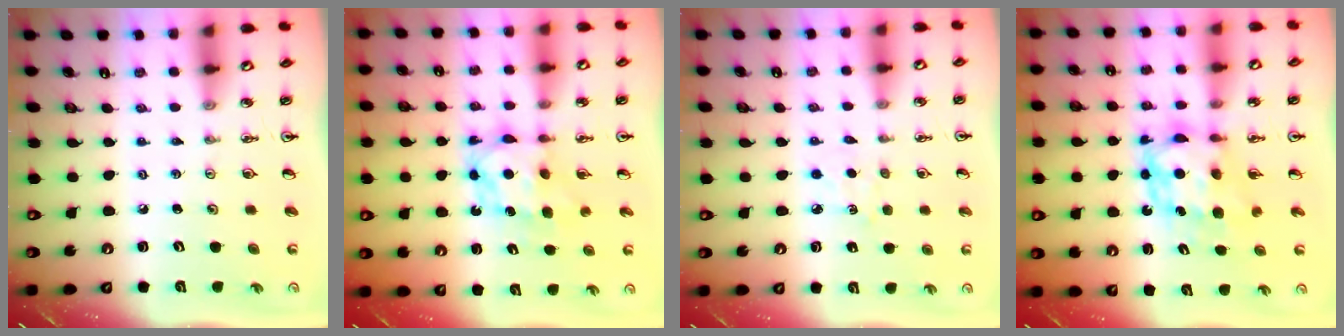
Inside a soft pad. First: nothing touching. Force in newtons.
{"total": 6.7, "press": 6.7, "slide": 0.5}
{"total": 4.1, "press": 4.1, "slide": 0.4}
{"total": 6.9, "press": 6.9, "slide": 0.6}